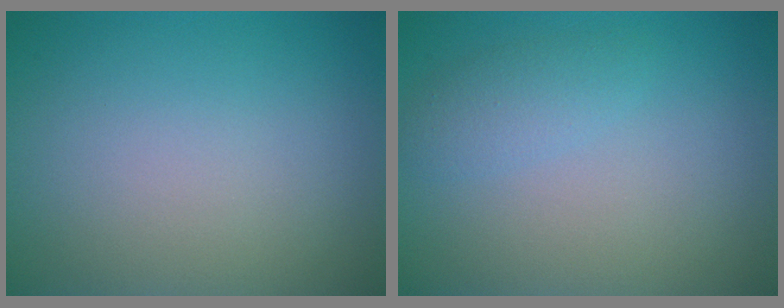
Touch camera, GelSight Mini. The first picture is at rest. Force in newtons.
{"total": 1.7, "press": 1.7, "slide": 0.1}